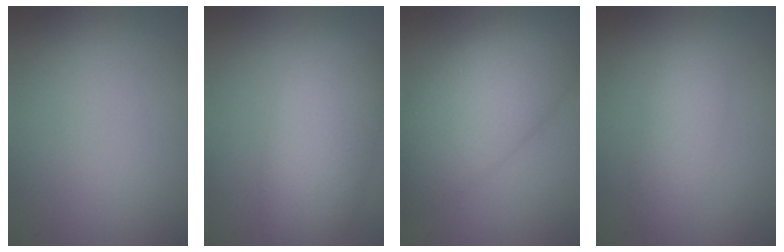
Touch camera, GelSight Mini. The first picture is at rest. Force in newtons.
{"total": 6.4, "press": 6.4, "slide": 0.3}
{"total": 8.8, "press": 8.8, "slide": 0.2}
{"total": 2.7, "press": 2.7, "slide": 0.1}